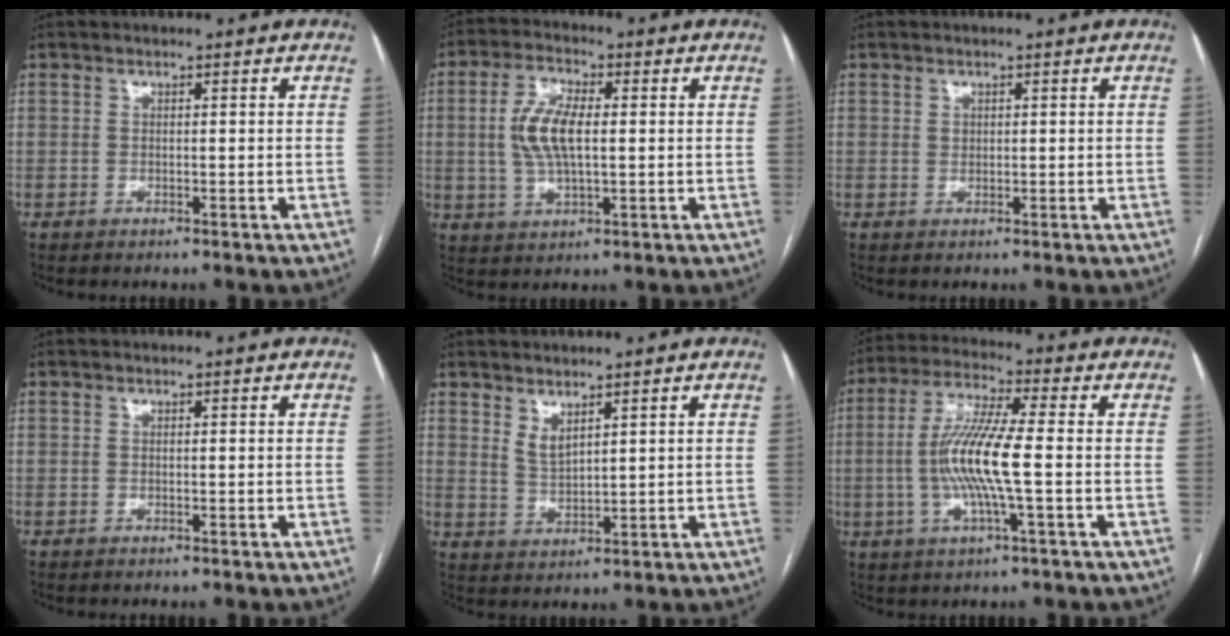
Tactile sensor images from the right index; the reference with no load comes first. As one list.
[{"total": 8.2, "force": [0.6, 3.1, 7.6], "torque": [-0.166, 0.008, 0.014]}, {"total": 0.9, "force": [0.3, 0.7, 0.3], "torque": [-0.003, -0.001, 0.005]}, {"total": 0.0}, {"total": 3.0, "force": [2.3, 0.8, 1.8], "torque": [-0.039, -0.012, 0.052]}, {"total": 11.2, "force": [-1.2, 0.5, 11.1], "torque": [-0.225, 0.002, -0.031]}]